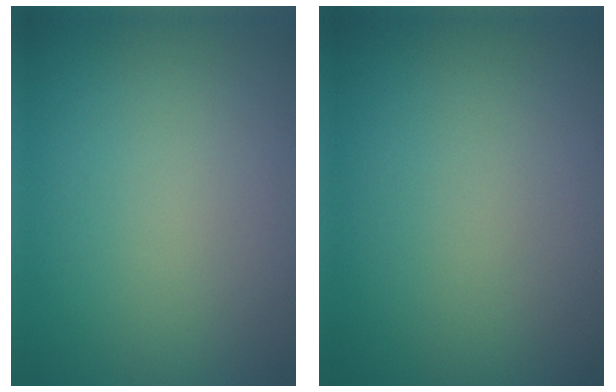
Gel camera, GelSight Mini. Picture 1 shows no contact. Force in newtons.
{"total": 0.0}